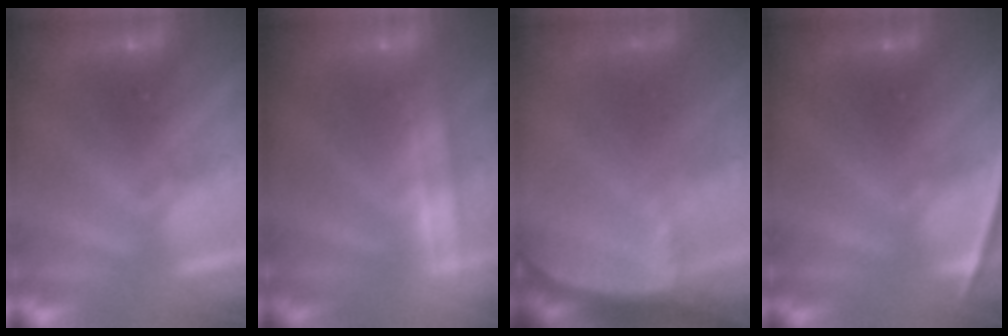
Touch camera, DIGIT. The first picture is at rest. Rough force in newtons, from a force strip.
{"total": 2.3}
{"total": 7.5}
{"total": 2.2}